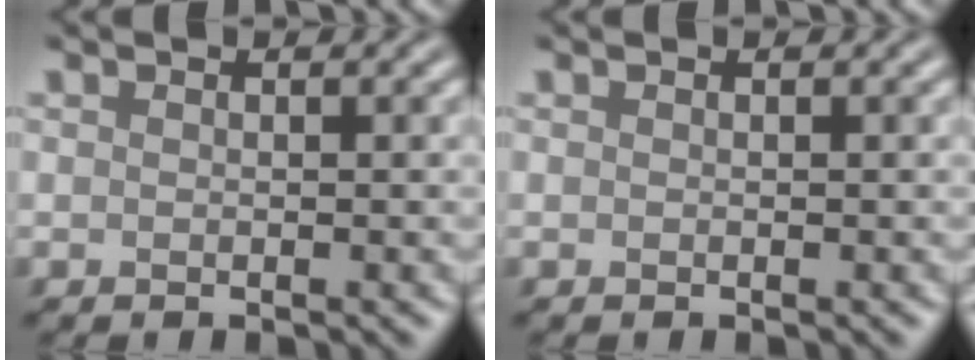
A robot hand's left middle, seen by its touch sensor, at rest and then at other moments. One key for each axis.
{"total": 0.0}